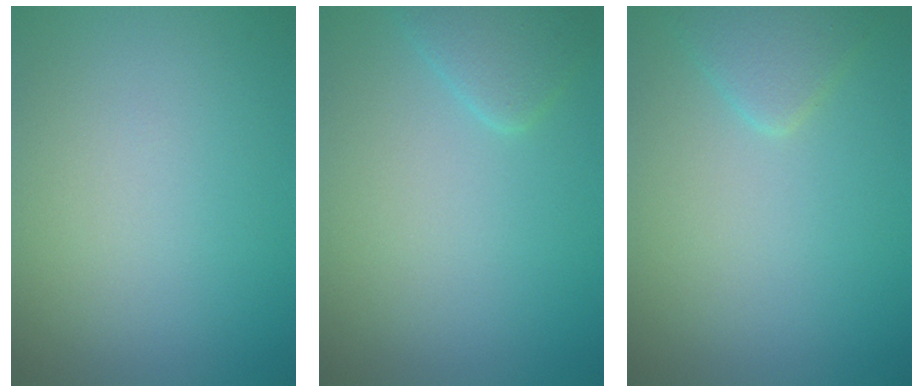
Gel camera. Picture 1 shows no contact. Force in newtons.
{"total": 1.7, "press": 1.7, "slide": 0.2}
{"total": 1.9, "press": 1.9, "slide": 0.1}